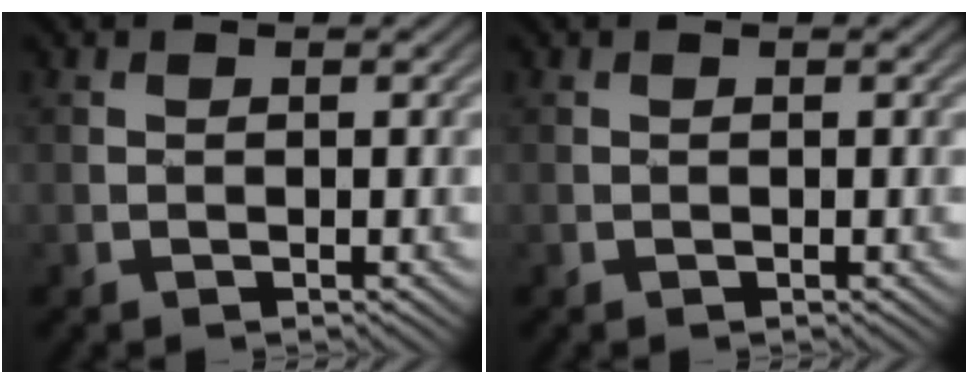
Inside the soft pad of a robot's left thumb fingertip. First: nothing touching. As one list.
[{"total": 0.0}]